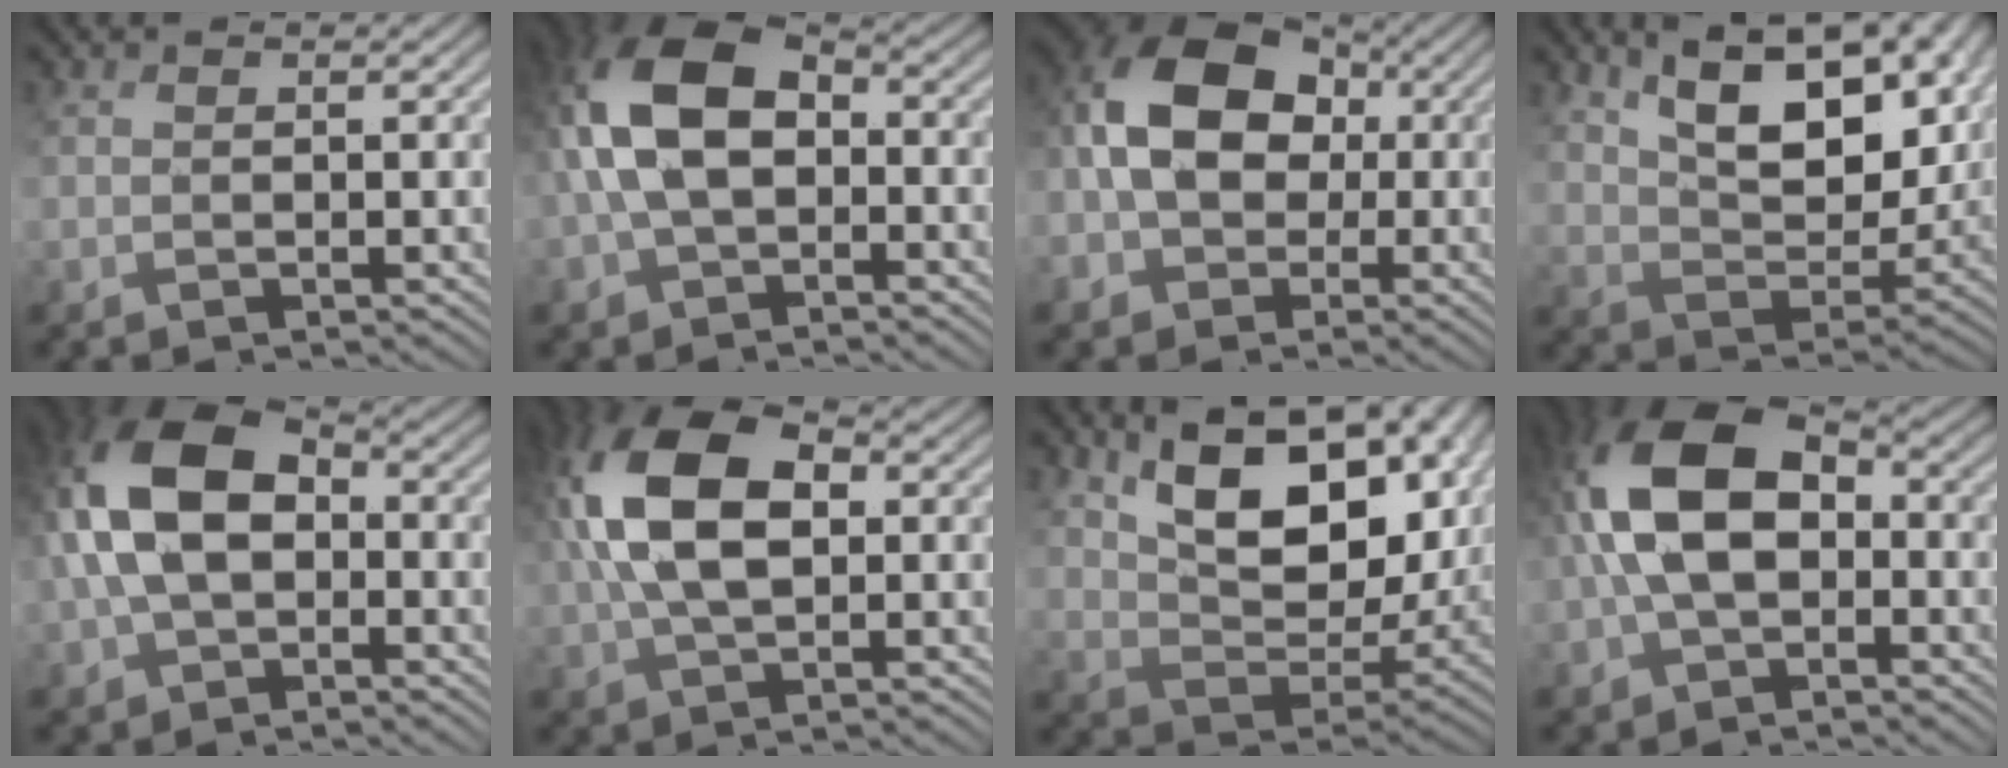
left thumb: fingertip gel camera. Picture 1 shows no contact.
{"total": 10.3, "force": [-0.6, 6.2, 8.2], "torque": [-0.191, 0.013, -0.021]}
{"total": 14.0, "force": [-0.1, 10.4, 9.3], "torque": [-0.204, 0.011, -0.024]}
{"total": 14.1, "force": [6.4, 7.3, 10.3], "torque": [-0.190, -0.001, 0.101]}
{"total": 11.4, "force": [-0.5, 7.2, 8.9], "torque": [-0.211, 0.010, -0.018]}
{"total": 11.7, "force": [1.3, 6.5, 9.6], "torque": [-0.219, 0.015, 0.018]}
{"total": 15.4, "force": [5.9, 8.7, 11.3], "torque": [-0.206, -0.007, 0.108]}
{"total": 10.8, "force": [-0.8, 6.3, 8.8], "torque": [-0.193, 0.015, -0.028]}